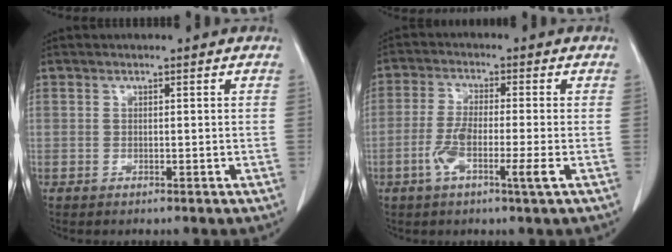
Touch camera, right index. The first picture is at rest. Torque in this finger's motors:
{"motor_torque": [1.07, -0.51, 0.49, 0.13]}